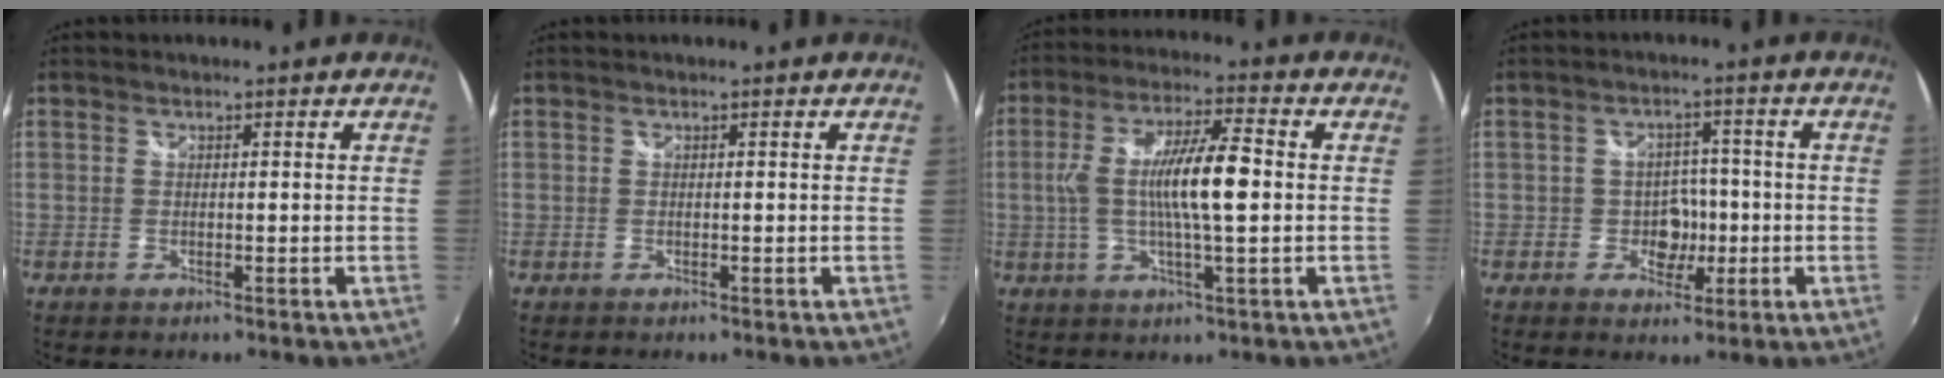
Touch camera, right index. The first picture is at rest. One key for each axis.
{"total": 0.0}
{"total": 11.2, "fx": -0.1, "fy": 1.7, "fz": 11.1, "tx": -0.206, "ty": 0.007, "tz": 0.000}
{"total": 4.5, "fx": -1.2, "fy": 3.9, "fz": 1.9, "tx": -0.034, "ty": 0.013, "tz": -0.010}